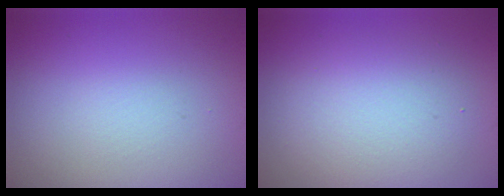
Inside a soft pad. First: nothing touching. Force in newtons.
{"total": 4.7, "press": 4.7, "slide": 0.3}